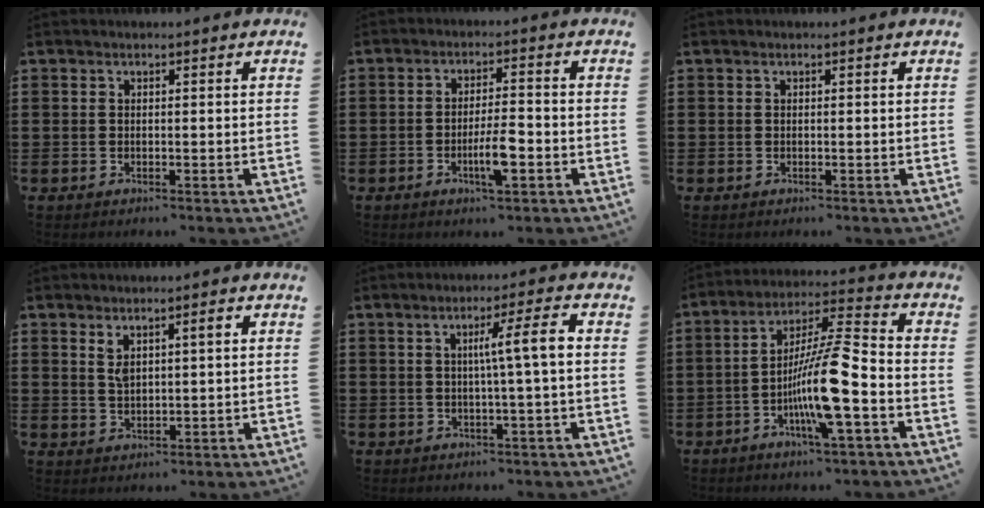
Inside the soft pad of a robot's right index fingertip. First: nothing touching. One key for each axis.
{"total": 5.6, "fx": -2.0, "fy": 1.1, "fz": 5.0, "tx": -0.096, "ty": -0.004, "tz": -0.038}
{"total": 0.0}
{"total": 2.8, "fx": 1.1, "fy": 1.0, "fz": 2.4, "tx": -0.041, "ty": 0.001, "tz": 0.016}
{"total": 5.9, "fx": 0.3, "fy": -0.2, "fz": 5.9, "tx": -0.109, "ty": -0.002, "tz": -0.003}
{"total": 12.2, "fx": -4.2, "fy": 1.2, "fz": 11.3, "tx": -0.221, "ty": -0.004, "tz": -0.085}